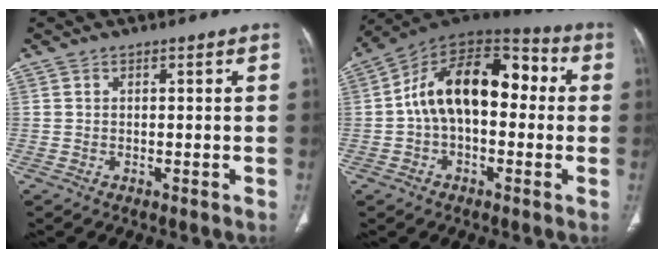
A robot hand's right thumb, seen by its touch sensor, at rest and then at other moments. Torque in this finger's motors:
{"motor_torque": [2.49, 2.52, 0.45, -0.23, 0.36]}